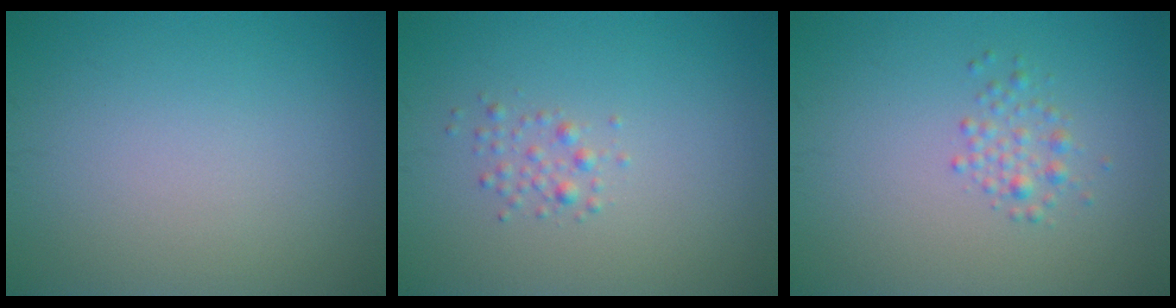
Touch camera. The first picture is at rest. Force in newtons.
{"total": 1.2, "press": 1.2, "slide": 0.0}
{"total": 2.2, "press": 2.2, "slide": 0.0}